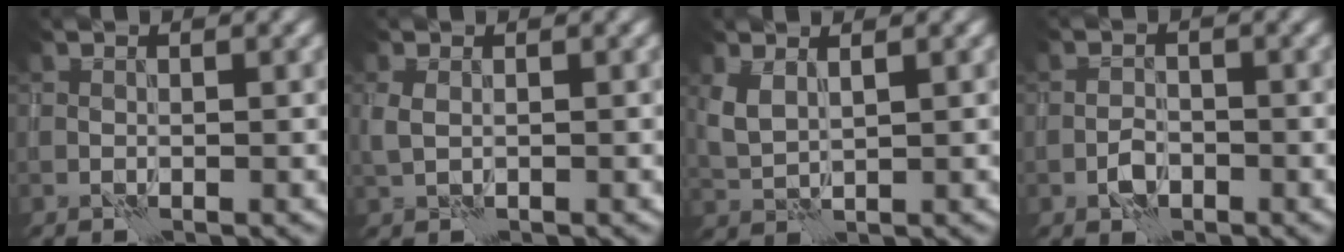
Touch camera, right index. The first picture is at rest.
{"total": 1.4, "force": [0.2, 1.0, 0.9], "torque": [-0.022, -0.001, 0.003]}
{"total": 2.3, "force": [1.4, 1.1, 1.5], "torque": [-0.041, 0.001, 0.031]}
{"total": 1.3, "force": [-0.7, 0.9, 0.7], "torque": [-0.007, 0.005, -0.016]}